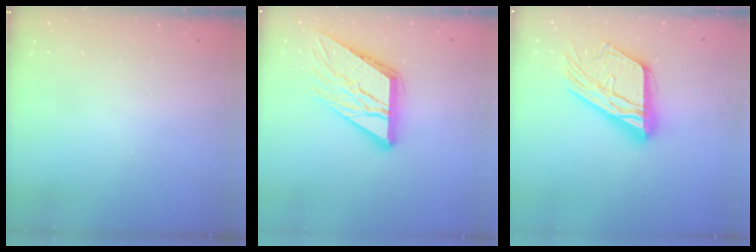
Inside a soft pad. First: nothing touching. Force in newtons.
{"total": 16.2, "press": 16.1, "slide": 1.8}
{"total": 21.6, "press": 21.5, "slide": 1.9}